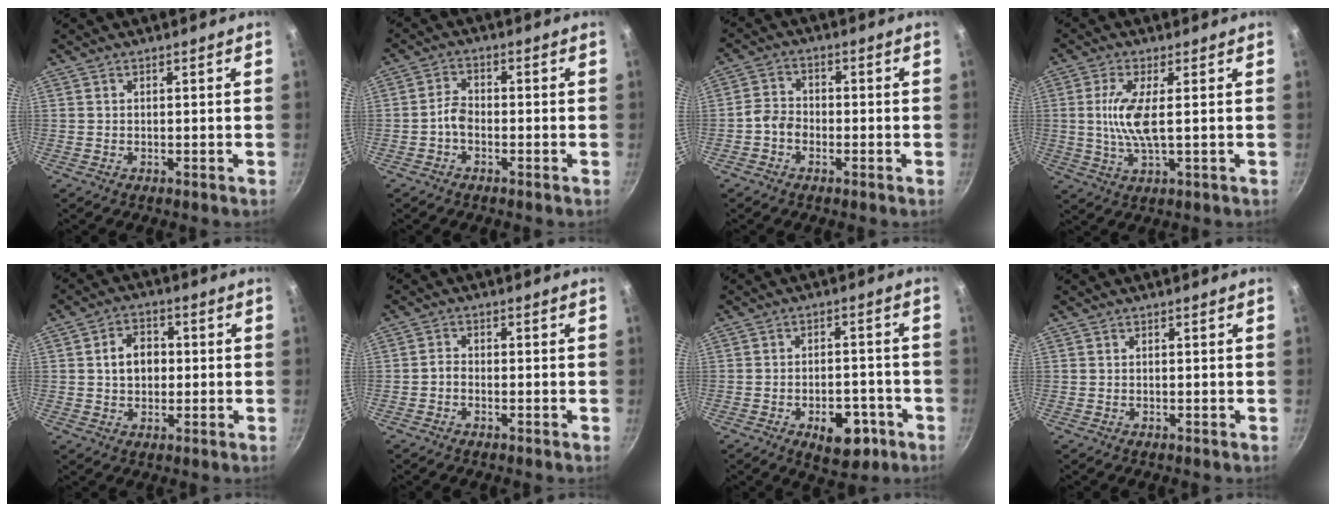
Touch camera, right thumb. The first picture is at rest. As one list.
[{"total": 3.0, "force": [-1.5, 1.7, 1.9], "torque": [-0.035, 0.020, -0.034]}, {"total": 3.7, "force": [-1.8, 2.8, 1.7], "torque": [-0.024, 0.022, -0.040]}, {"total": 7.5, "force": [0.6, 1.8, 7.2], "torque": [-0.159, -0.005, 0.013]}, {"total": 6.6, "force": [0.3, 5.1, 4.2], "torque": [-0.041, 0.013, 0.002]}, {"total": 1.5, "force": [-1.0, 0.8, 0.8], "torque": [-0.022, 0.011, -0.024]}, {"total": 9.3, "force": [-4.2, 5.3, 6.4], "torque": [-0.050, 0.023, -0.050]}, {"total": 0.0}]